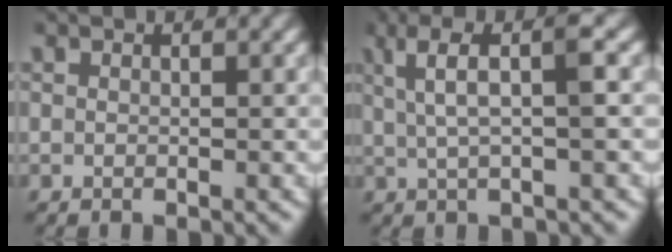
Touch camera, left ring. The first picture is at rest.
{"total": 5.3, "force": [2.0, 1.1, 4.7], "torque": [-0.070, 0.026, 0.029]}